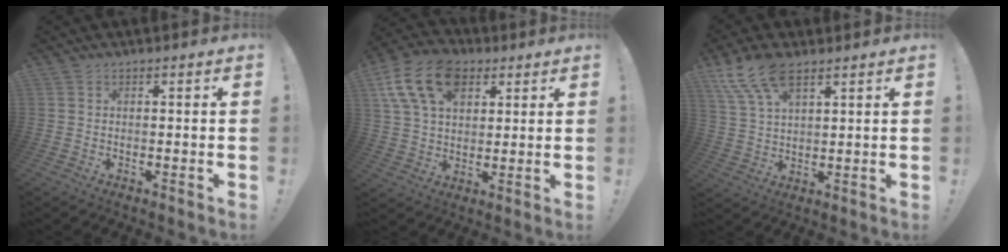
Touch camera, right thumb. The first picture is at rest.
{"total": 16.8, "force": [7.4, 11.2, 10.2], "torque": [-0.184, -0.025, 0.138]}
{"total": 10.7, "force": [7.1, 4.4, 6.7], "torque": [-0.126, -0.027, 0.137]}